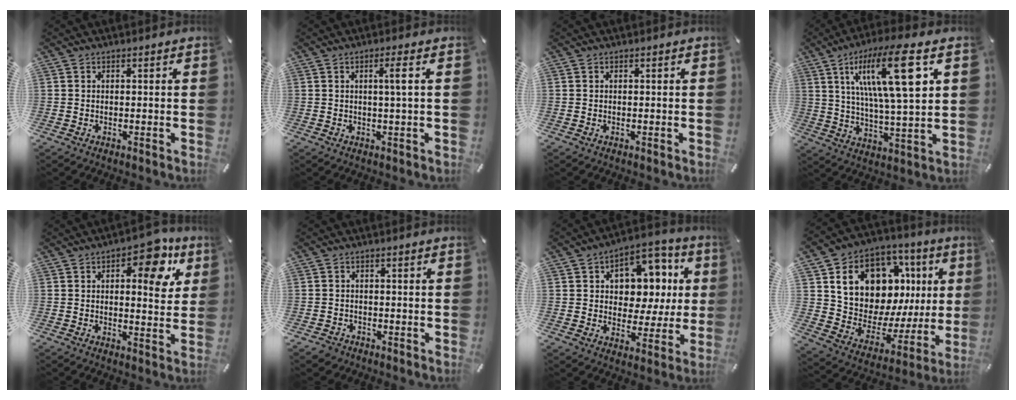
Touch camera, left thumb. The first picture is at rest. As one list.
[{"total": 3.5, "force": [0.7, 0.0, 3.5], "torque": [-0.067, -0.001, 0.008]}, {"total": 0.0}, {"total": 19.4, "force": [8.1, 4.7, 17.0], "torque": [-0.300, -0.016, 0.118]}, {"total": 11.0, "force": [4.8, 5.2, 8.4], "torque": [-0.089, -0.028, 0.070]}, {"total": 1.9, "force": [-1.3, 1.3, 0.4], "torque": [-0.014, 0.006, -0.031]}, {"total": 10.8, "force": [2.8, 8.9, 5.5], "torque": [-0.063, -0.031, 0.051]}, {"total": 17.3, "force": [9.0, 11.6, 9.2], "torque": [-0.155, -0.064, 0.170]}]